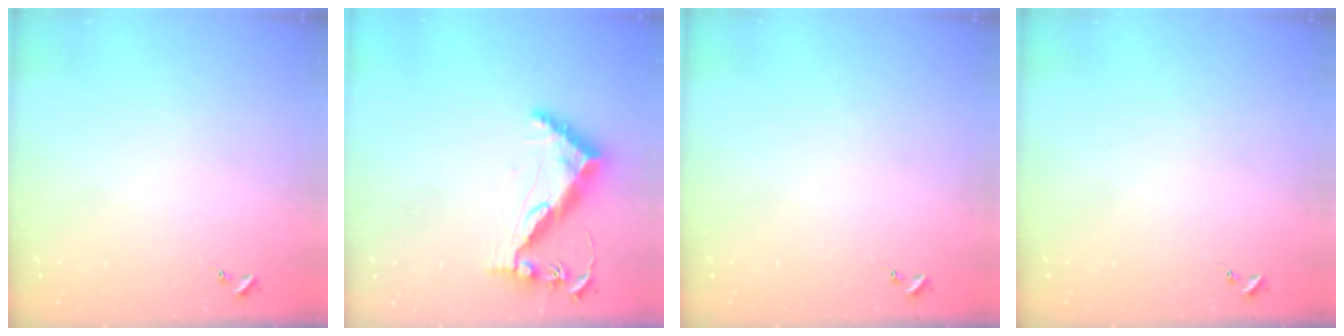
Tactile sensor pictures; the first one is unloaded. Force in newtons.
{"total": 12.8, "press": 12.8, "slide": 0.8}
{"total": 0.0}
{"total": 0.0}